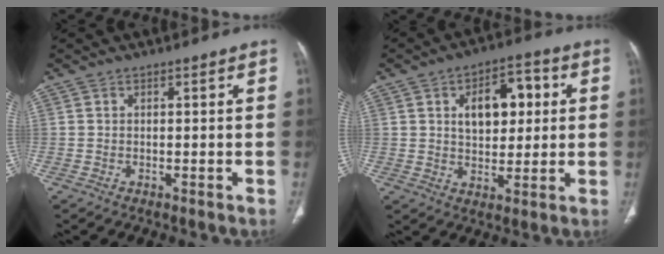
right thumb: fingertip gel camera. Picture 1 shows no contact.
{"total": 11.1, "force": [2.8, 6.6, 8.5], "torque": [-0.090, 0.007, 0.042]}